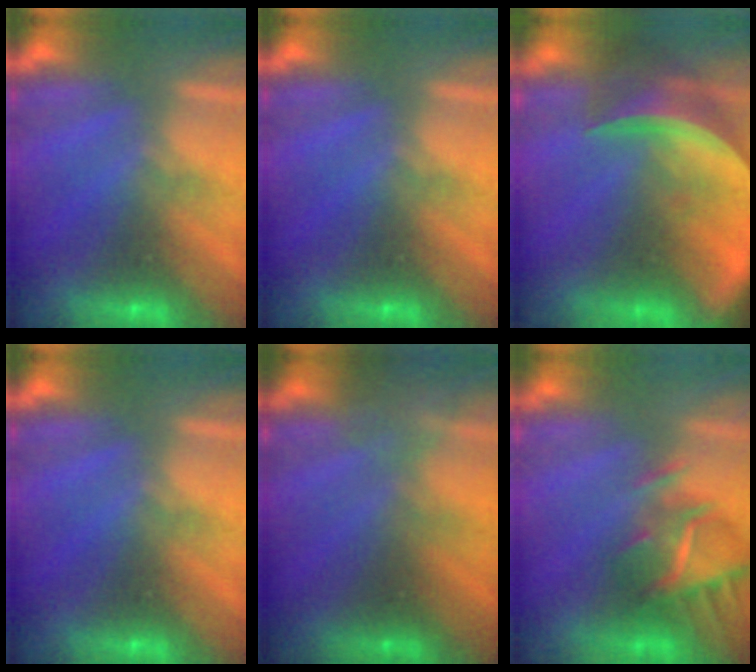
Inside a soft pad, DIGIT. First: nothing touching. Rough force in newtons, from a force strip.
{"total": 0.0}
{"total": 8.4}
{"total": 0.0}
{"total": 2.3}
{"total": 6.8}